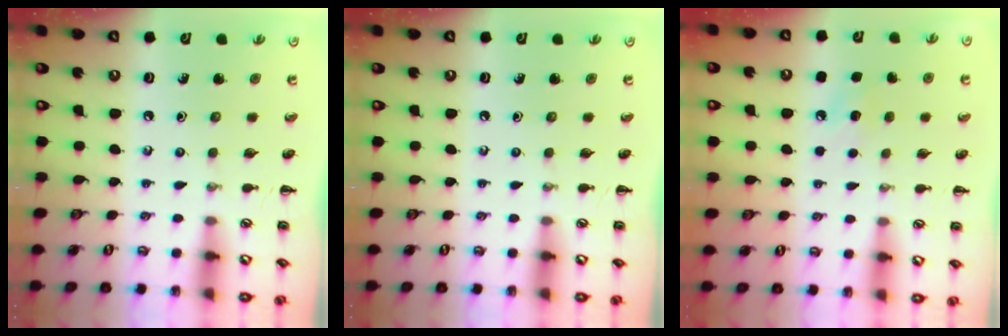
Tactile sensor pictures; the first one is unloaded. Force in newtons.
{"total": 0.0}
{"total": 4.8, "press": 4.7, "slide": 1.2}